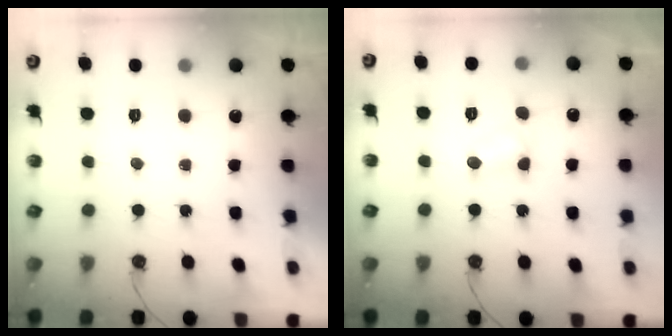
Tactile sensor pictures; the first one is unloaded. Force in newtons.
{"total": 4.6, "press": 4.5, "slide": 0.7}